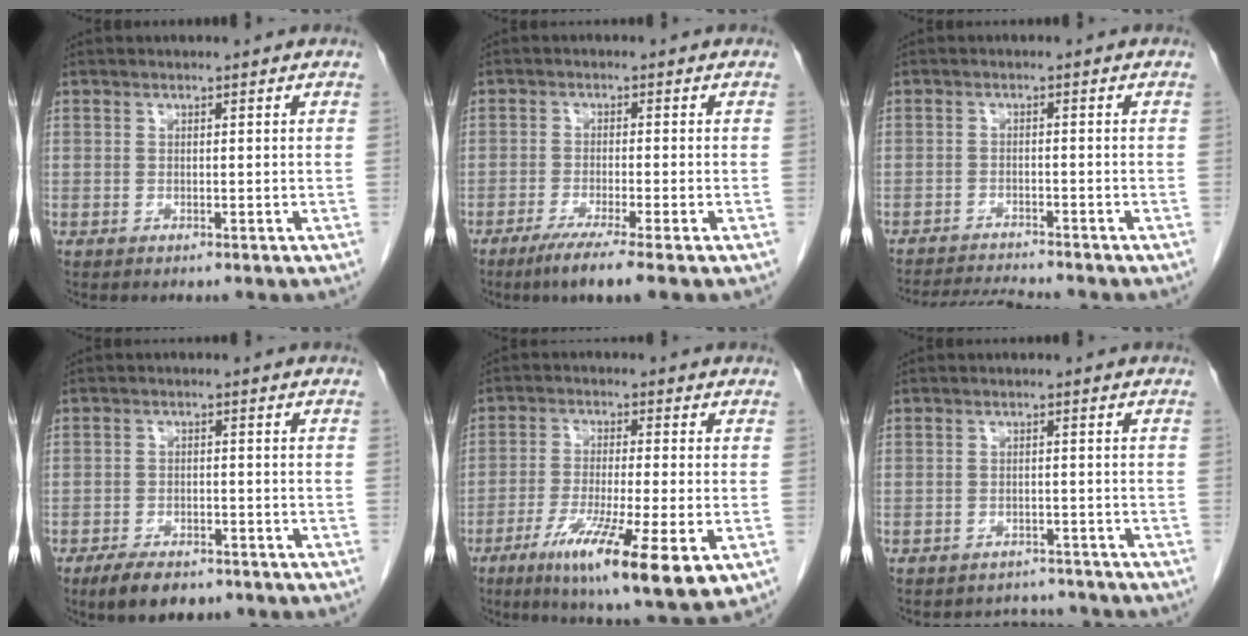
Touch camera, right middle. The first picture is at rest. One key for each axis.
{"total": 5.9, "fx": -4.1, "fy": -0.6, "fz": 4.3, "tx": -0.074, "ty": -0.016, "tz": -0.072}
{"total": 6.5, "fx": -6.3, "fy": -0.4, "fz": 1.4, "tx": -0.022, "ty": -0.013, "tz": -0.104}
{"total": 6.4, "fx": -4.8, "fy": 2.7, "fz": 3.2, "tx": -0.056, "ty": -0.004, "tz": -0.075}
{"total": 14.6, "fx": -6.4, "fy": 1.4, "fz": 13.0, "tx": -0.198, "ty": -0.036, "tz": -0.101}
{"total": 5.6, "fx": -5.3, "fy": 1.6, "fz": -0.3, "tx": 0.005, "ty": 0.013, "tz": -0.066}